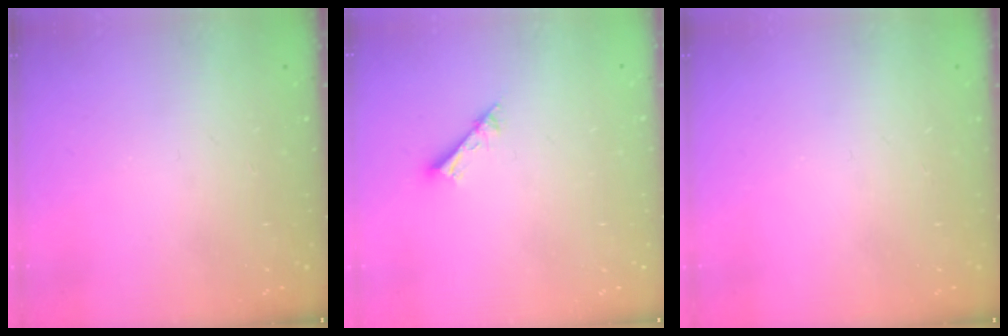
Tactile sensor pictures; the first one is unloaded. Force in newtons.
{"total": 2.6, "press": 2.6, "slide": 0.1}
{"total": 0.0}